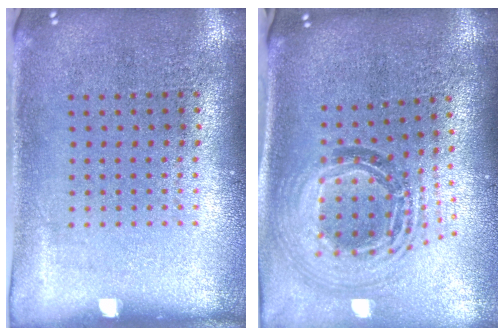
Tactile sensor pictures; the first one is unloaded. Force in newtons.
{"total": 1.6, "press": 1.4, "slide": 0.8}